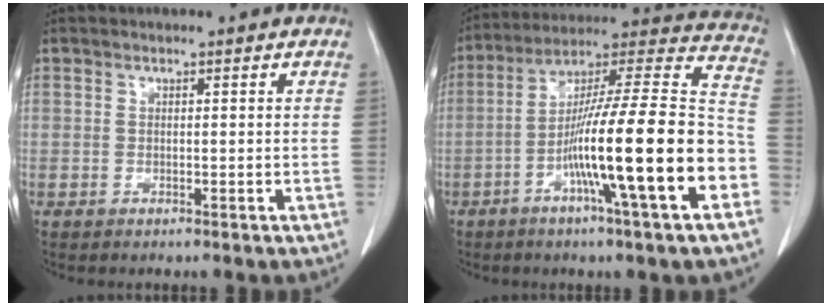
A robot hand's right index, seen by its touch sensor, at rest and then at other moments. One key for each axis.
{"total": 22.6, "fx": -7.4, "fy": 0.1, "fz": 21.3, "tx": -0.301, "ty": -0.002, "tz": -0.127}